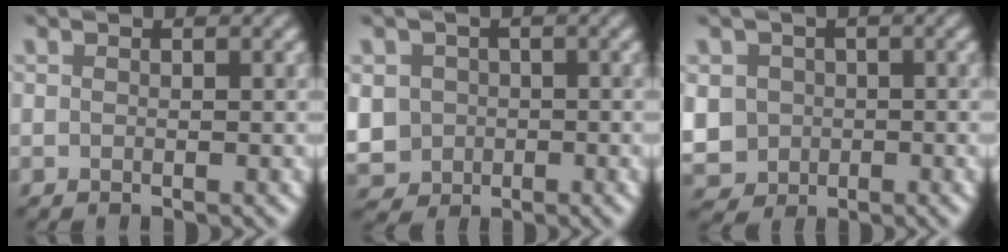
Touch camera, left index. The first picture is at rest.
{"total": 5.1, "force": [-0.9, 4.7, 1.6], "torque": [-0.038, 0.001, -0.035]}
{"total": 5.5, "force": [-0.8, 5.1, 1.8], "torque": [-0.050, 0.004, -0.033]}